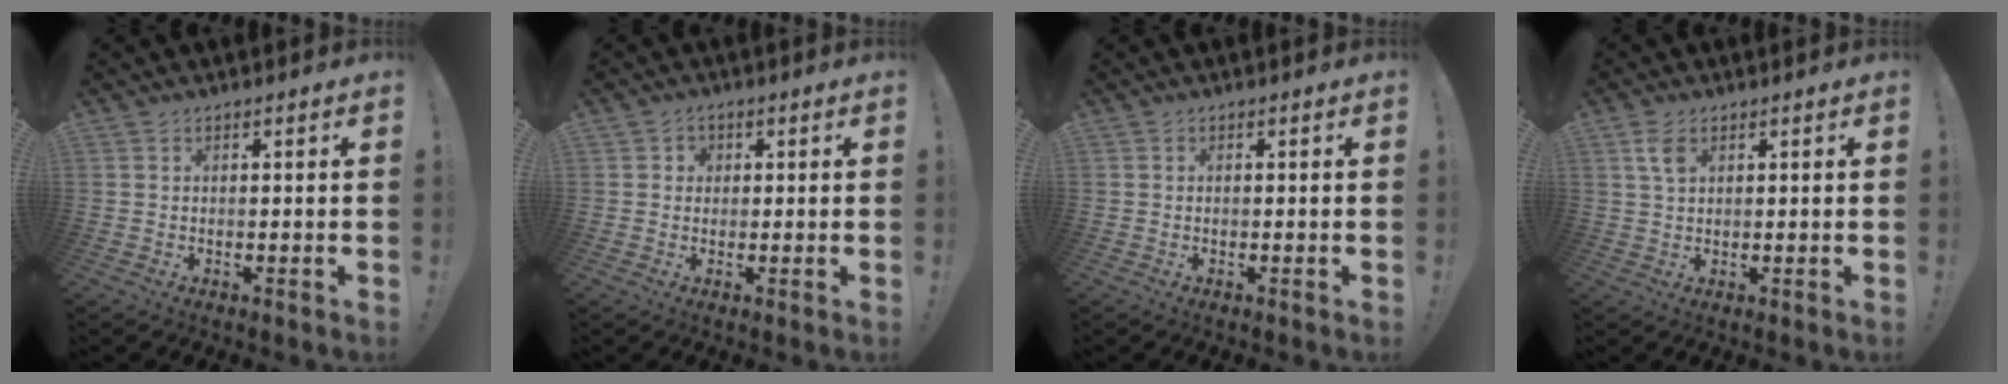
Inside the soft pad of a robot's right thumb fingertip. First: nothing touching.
{"total": 2.3, "force": [0.2, 2.2, 0.6], "torque": [-0.008, 0.002, 0.002]}
{"total": 0.0}
{"total": 4.3, "force": [1.9, 2.3, 3.1], "torque": [-0.050, -0.003, 0.035]}